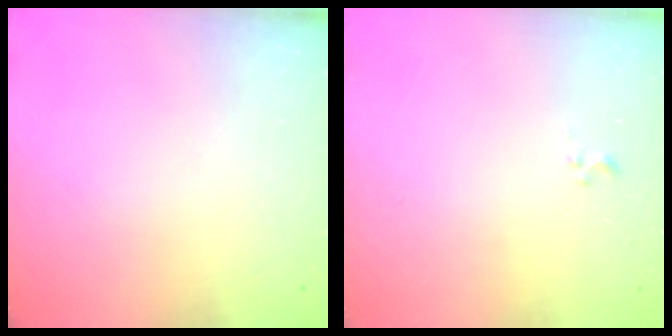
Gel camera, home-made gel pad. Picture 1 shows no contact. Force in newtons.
{"total": 0.0}